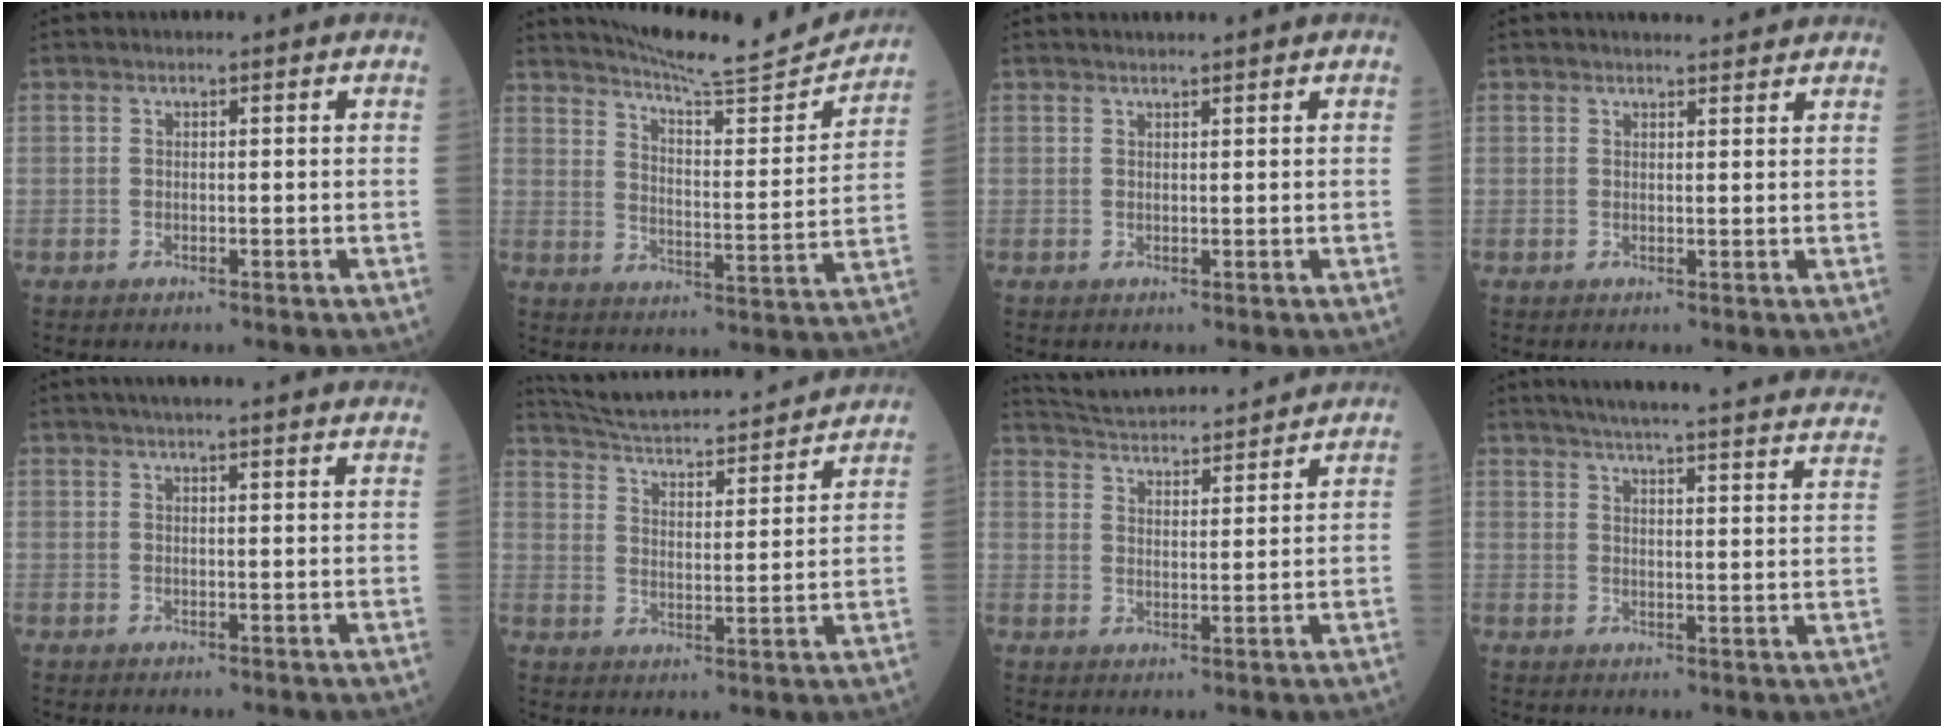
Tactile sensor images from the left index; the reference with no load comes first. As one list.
[{"total": 16.3, "force": [15.7, 0.2, 4.2], "torque": [-0.067, -0.045, 0.217]}, {"total": 1.7, "force": [1.6, -0.3, 0.6], "torque": [-0.003, 0.011, 0.029]}, {"total": 4.5, "force": [4.3, 0.5, 1.3], "torque": [-0.015, 0.013, 0.050]}, {"total": 18.3, "force": [16.7, 0.8, 7.4], "torque": [-0.100, 0.015, 0.201]}, {"total": 21.6, "force": [20.2, 2.4, 7.4], "torque": [-0.118, -0.002, 0.278]}, {"total": 16.4, "force": [15.6, 1.4, 4.8], "torque": [-0.086, 0.027, 0.230]}, {"total": 30.3, "force": [27.9, 1.3, 11.9], "torque": [-0.174, -0.069, 0.325]}]